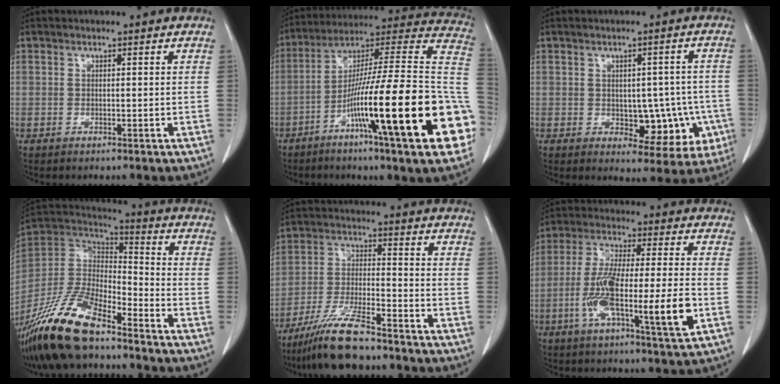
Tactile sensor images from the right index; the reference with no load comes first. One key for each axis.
{"total": 30.3, "fx": -9.7, "fy": 1.4, "fz": 28.7, "tx": -0.344, "ty": -0.013, "tz": -0.170}
{"total": 9.5, "fx": -2.0, "fy": 5.4, "fz": 7.6, "tx": -0.072, "ty": 0.018, "tz": -0.011}
{"total": 19.2, "fx": -14.0, "fy": 5.6, "fz": 11.9, "tx": -0.264, "ty": -0.018, "tz": -0.266}
{"total": 10.5, "fx": -8.5, "fy": 1.1, "fz": 5.9, "tx": -0.118, "ty": -0.024, "tz": -0.160}
{"total": 16.0, "fx": -4.1, "fy": 1.6, "fz": 15.3, "tx": -0.278, "ty": -0.008, "tz": -0.072}